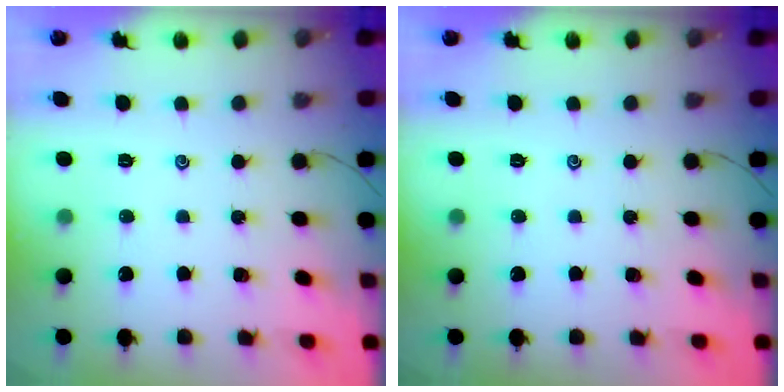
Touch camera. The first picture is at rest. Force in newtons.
{"total": 0.0}